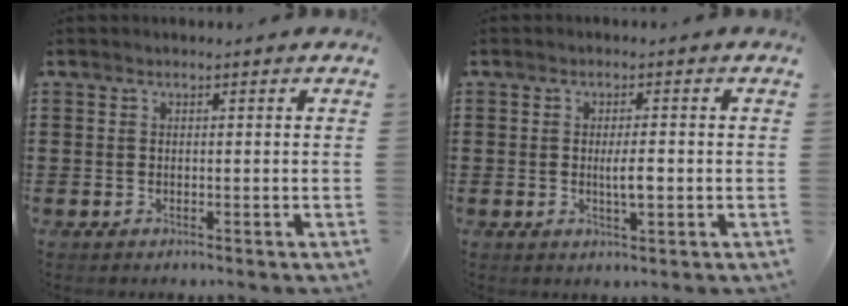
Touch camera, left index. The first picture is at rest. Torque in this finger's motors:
{"motor_torque": [0.46, 0.40, 0.18, 0.06]}